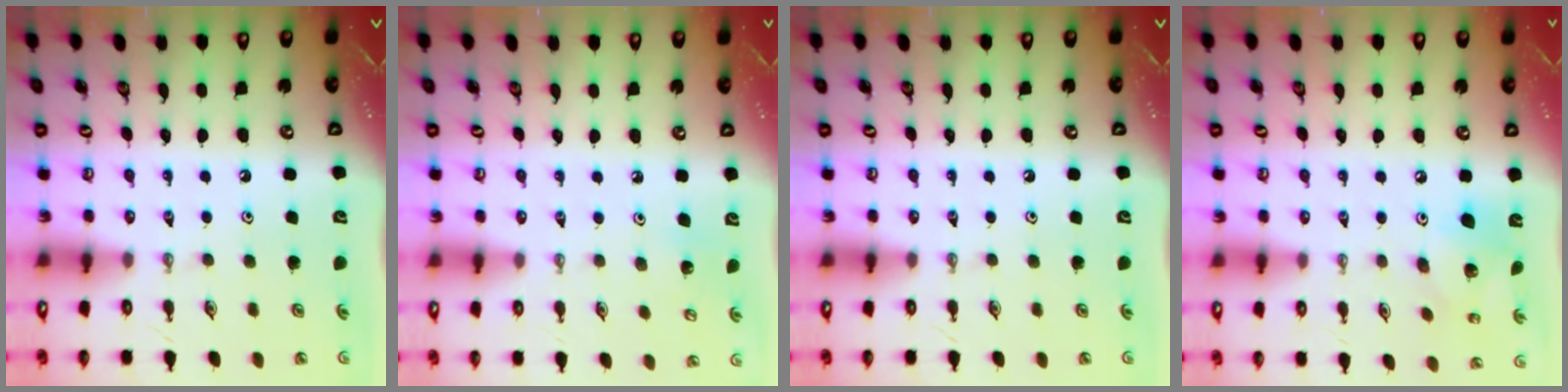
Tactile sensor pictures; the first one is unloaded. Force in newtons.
{"total": 2.9, "press": 2.9, "slide": 0.3}
{"total": 0.0}
{"total": 10.6, "press": 10.5, "slide": 0.9}